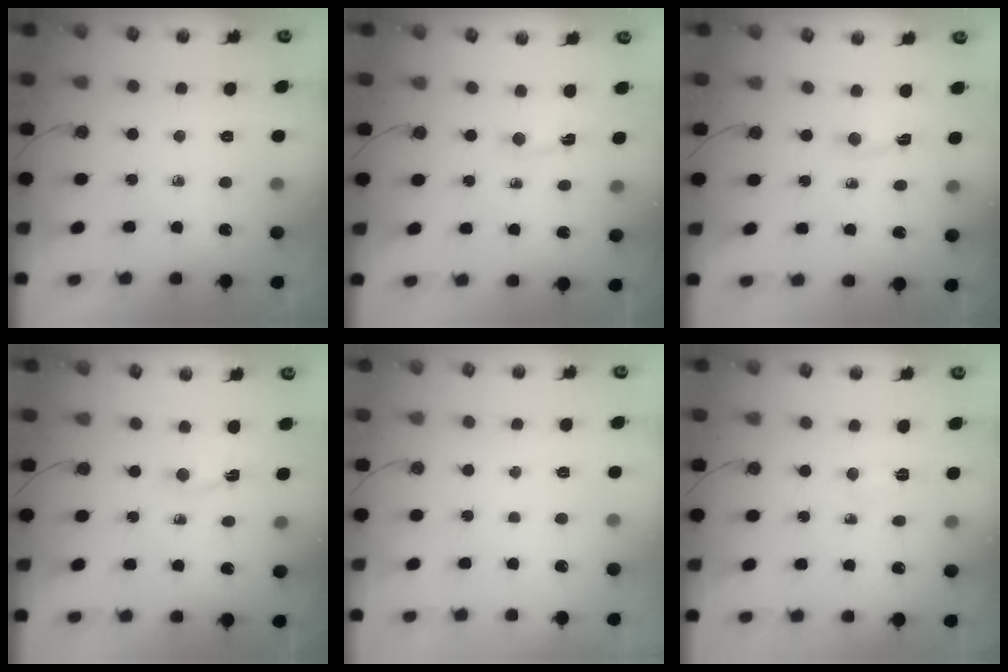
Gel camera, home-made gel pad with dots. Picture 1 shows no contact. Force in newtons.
{"total": 1.1, "press": 1.0, "slide": 0.5}
{"total": 2.7, "press": 2.7, "slide": 0.3}
{"total": 1.4, "press": 1.4, "slide": 0.1}
{"total": 1.2, "press": 1.2, "slide": 0.0}
{"total": 16.1, "press": 4.7, "slide": 15.4}